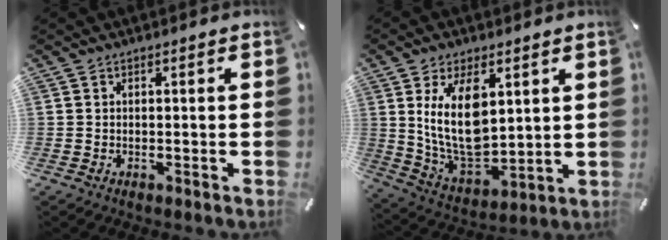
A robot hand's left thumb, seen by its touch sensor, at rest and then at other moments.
{"total": 15.7, "force": [4.7, 9.2, 11.8], "torque": [-0.247, -0.023, 0.084]}